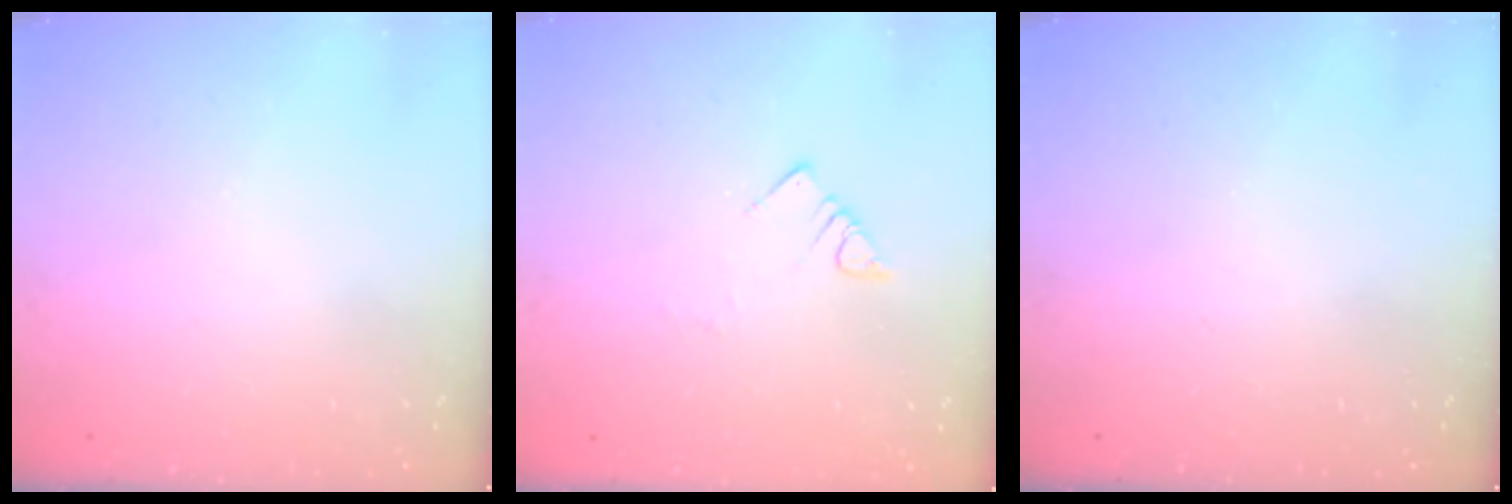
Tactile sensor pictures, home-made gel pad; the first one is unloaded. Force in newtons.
{"total": 4.0, "press": 4.0, "slide": 0.4}
{"total": 0.0}